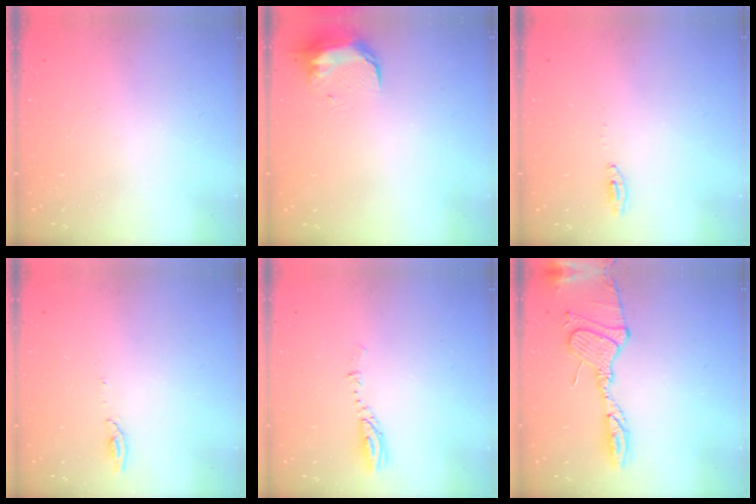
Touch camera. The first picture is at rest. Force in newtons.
{"total": 9.5, "press": 9.4, "slide": 1.7}
{"total": 3.3, "press": 3.3, "slide": 0.3}
{"total": 3.7, "press": 3.7, "slide": 0.5}
{"total": 3.7, "press": 3.7, "slide": 0.4}
{"total": 14.7, "press": 14.6, "slide": 1.2}